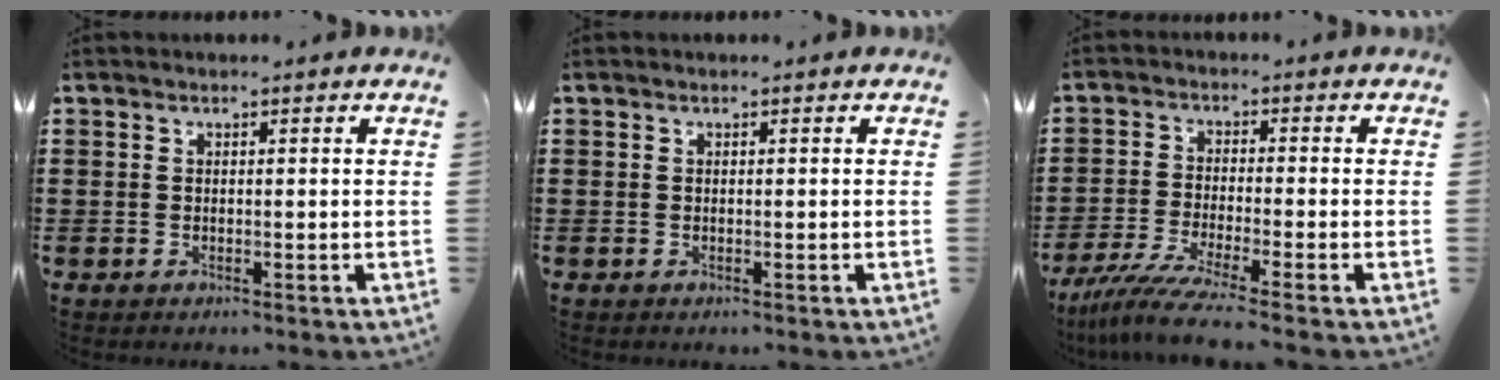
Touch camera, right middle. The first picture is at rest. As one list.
[{"total": 0.0}, {"total": 6.0, "force": [-4.8, -0.3, 3.7], "torque": [-0.096, -0.026, -0.098]}]